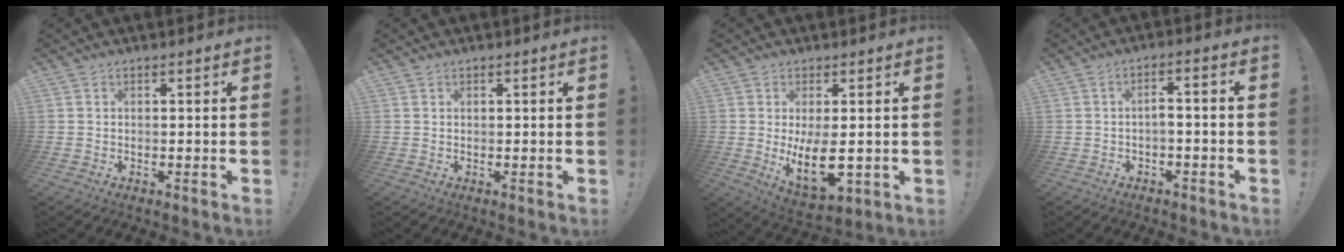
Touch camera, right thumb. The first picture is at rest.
{"total": 0.5, "force": [0.4, 0.3, 0.0], "torque": [0.008, -0.004, 0.008]}
{"total": 12.6, "force": [-0.1, 6.2, 11.0], "torque": [-0.171, -0.021, 0.005]}
{"total": 3.6, "force": [-1.7, 0.5, 3.2], "torque": [-0.052, 0.001, -0.032]}